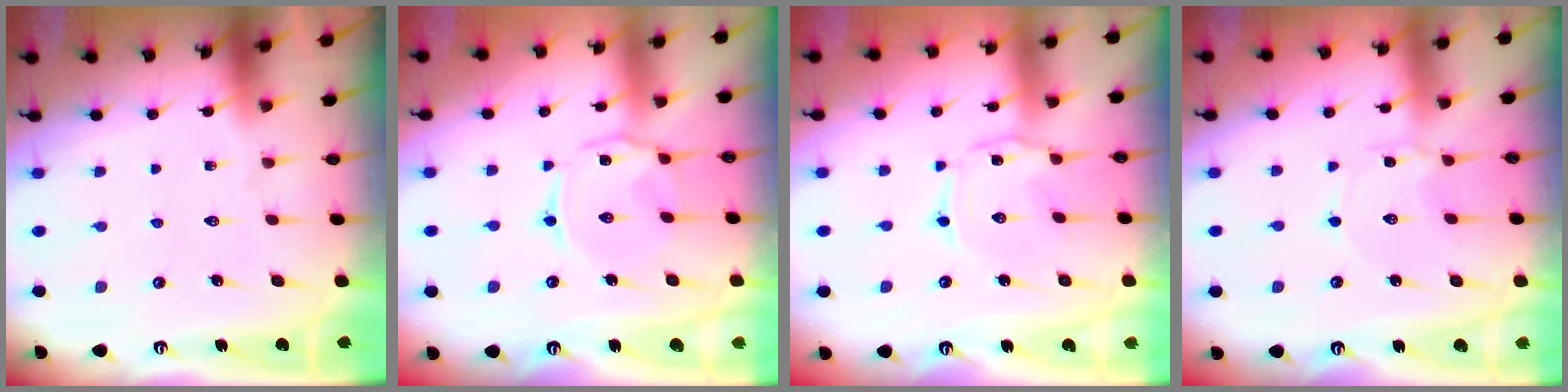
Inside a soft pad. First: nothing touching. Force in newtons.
{"total": 2.9, "press": 2.9, "slide": 0.5}
{"total": 1.8, "press": 1.8, "slide": 0.2}
{"total": 2.8, "press": 2.8, "slide": 0.3}